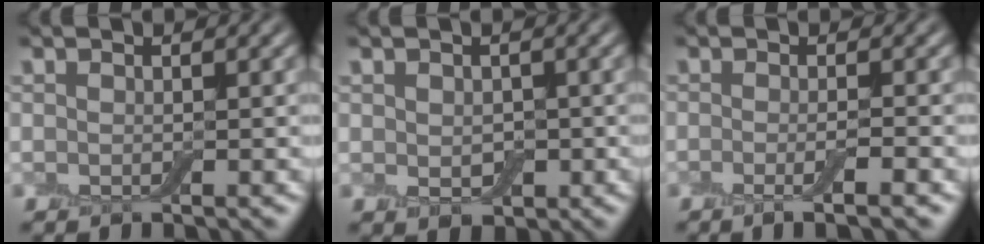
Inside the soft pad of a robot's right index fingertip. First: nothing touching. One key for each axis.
{"total": 1.9, "fx": 0.0, "fy": 1.4, "fz": 1.2, "tx": -0.018, "ty": -0.004, "tz": 0.002}
{"total": 2.7, "fx": -1.0, "fy": 0.5, "fz": 2.4, "tx": -0.035, "ty": -0.005, "tz": -0.020}